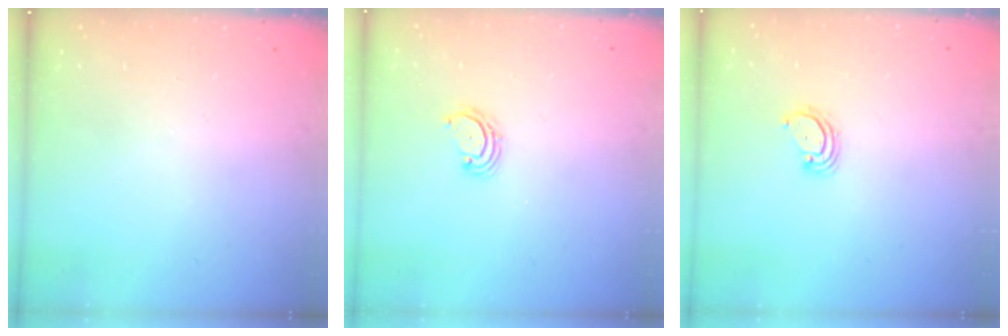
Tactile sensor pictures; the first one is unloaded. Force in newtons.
{"total": 3.1, "press": 3.1, "slide": 0.5}
{"total": 2.9, "press": 2.9, "slide": 0.3}